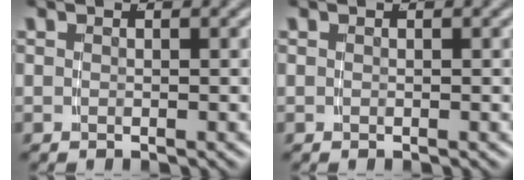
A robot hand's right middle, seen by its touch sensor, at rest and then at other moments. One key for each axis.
{"total": 0.0}